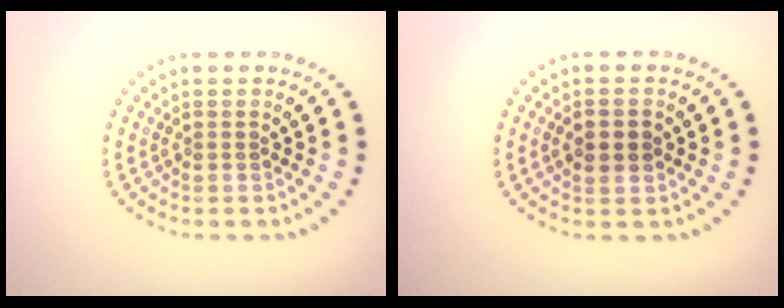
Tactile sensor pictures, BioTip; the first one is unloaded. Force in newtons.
{"total": 2.7, "press": 2.7, "slide": 0.2}